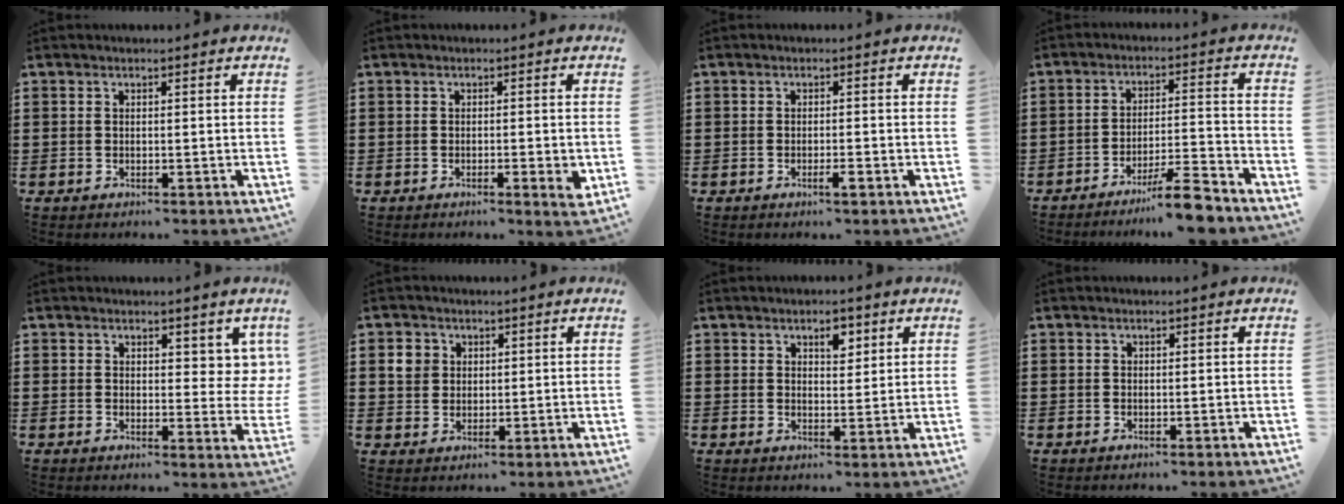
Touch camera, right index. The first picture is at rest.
{"total": 2.4, "force": [-0.8, 0.3, 2.3], "torque": [-0.038, -0.004, -0.014]}
{"total": 1.7, "force": [-0.9, 0.0, 1.4], "torque": [-0.024, -0.005, -0.015]}
{"total": 7.8, "force": [-6.6, 0.0, 4.2], "torque": [-0.068, 0.001, -0.122]}
{"total": 4.5, "force": [2.8, 2.8, 2.1], "torque": [-0.022, -0.011, 0.045]}
{"total": 3.1, "force": [1.1, 2.8, 0.8], "torque": [-0.028, 0.010, 0.020]}
{"total": 3.5, "force": [2.1, 1.8, 2.1], "torque": [-0.032, 0.001, 0.033]}
{"total": 0.0}